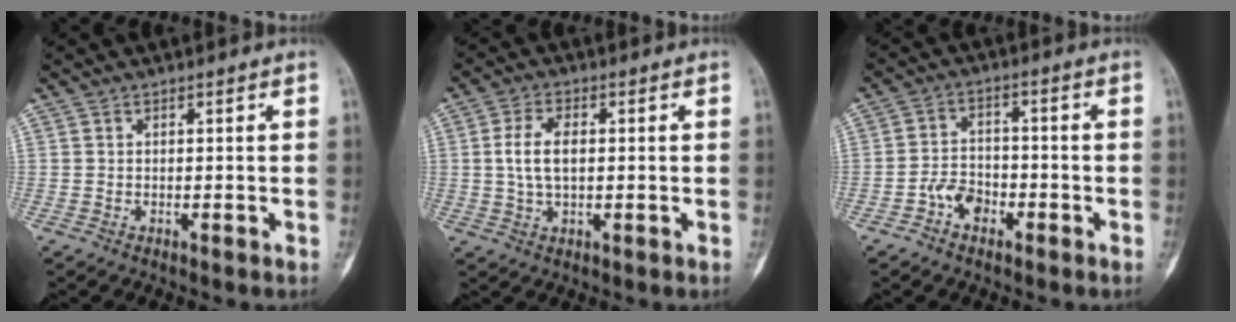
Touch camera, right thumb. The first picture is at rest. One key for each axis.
{"total": 6.3, "fx": 0.5, "fy": 3.4, "fz": 5.3, "tx": -0.103, "ty": 0.008, "tz": 0.008}
{"total": 5.3, "fx": -2.8, "fy": 3.5, "fz": 2.8, "tx": -0.033, "ty": 0.028, "tz": -0.055}